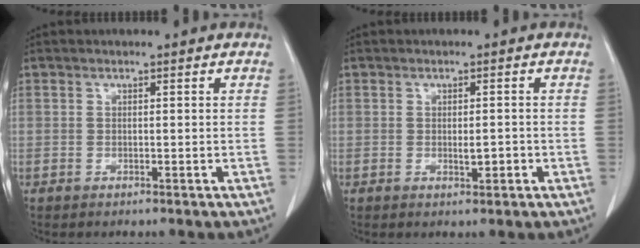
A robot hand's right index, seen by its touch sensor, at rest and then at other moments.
{"total": 2.0, "force": [-0.6, 0.7, 1.8], "torque": [-0.031, -0.001, -0.006]}